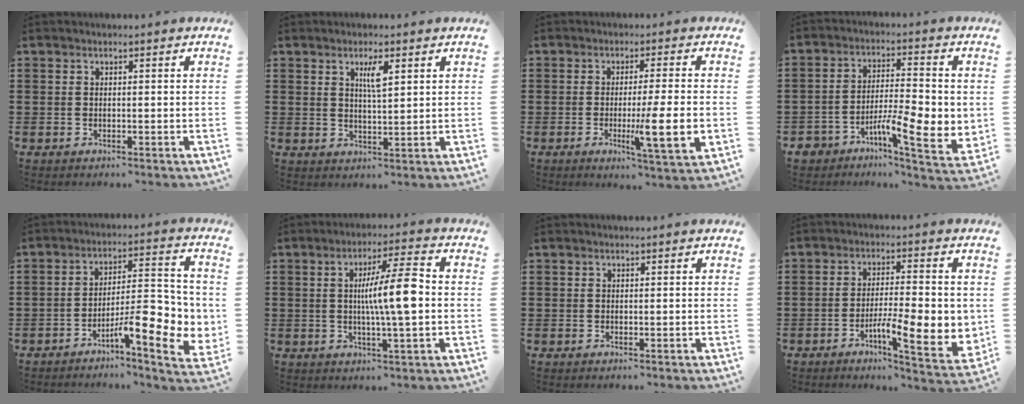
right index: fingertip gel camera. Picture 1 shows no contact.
{"total": 3.5, "force": [1.7, 0.8, 2.9], "torque": [-0.046, -0.002, 0.024]}
{"total": 8.3, "force": [-1.7, 0.3, 8.1], "torque": [-0.131, -0.021, -0.030]}
{"total": 8.4, "force": [-2.4, 3.0, 7.4], "torque": [-0.126, -0.010, -0.040]}
{"total": 10.0, "force": [-4.0, 3.0, 8.7], "torque": [-0.122, -0.009, -0.072]}
{"total": 9.3, "force": [0.4, 1.0, 9.2], "torque": [-0.167, 0.004, -0.001]}
{"total": 0.0}
{"total": 10.5, "force": [-2.4, 3.0, 9.8], "torque": [-0.150, -0.007, -0.036]}